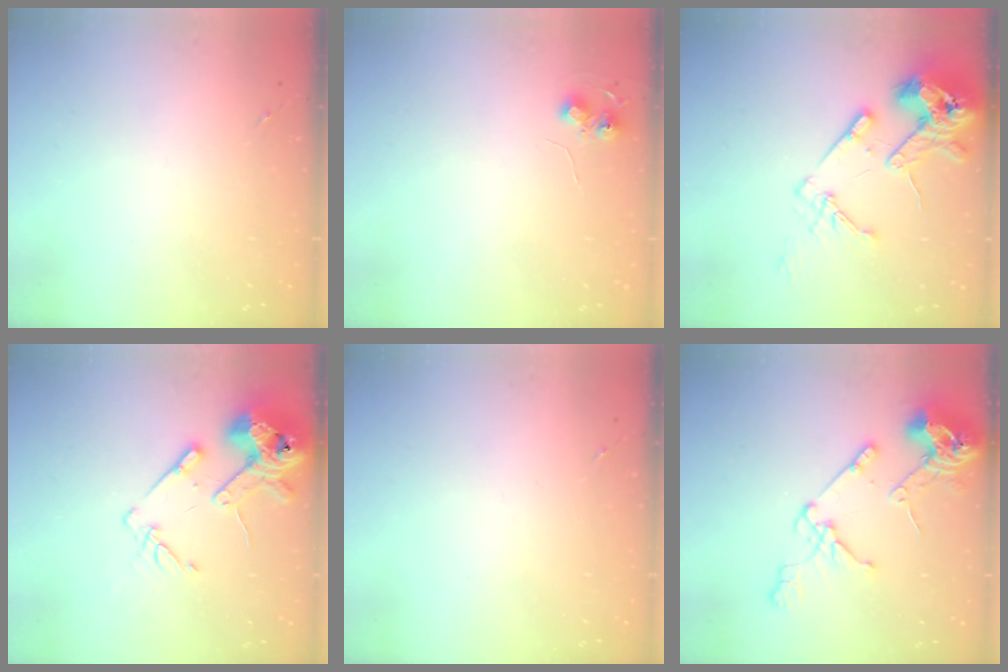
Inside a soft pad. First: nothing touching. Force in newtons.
{"total": 5.6, "press": 5.6, "slide": 0.8}
{"total": 16.3, "press": 16.1, "slide": 2.5}
{"total": 15.2, "press": 14.9, "slide": 2.8}
{"total": 0.0}
{"total": 15.7, "press": 15.6, "slide": 2.0}